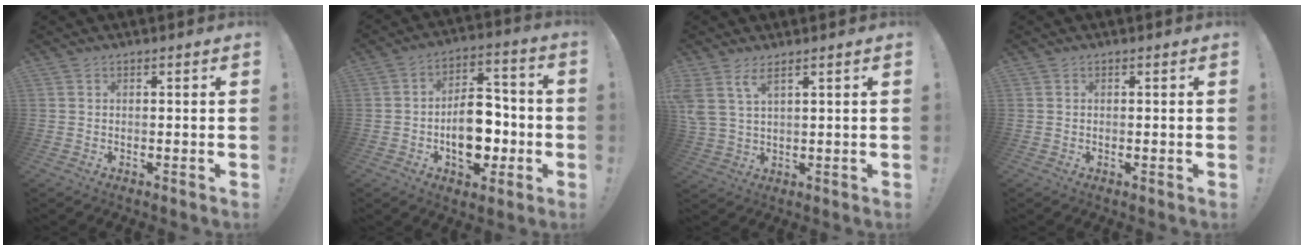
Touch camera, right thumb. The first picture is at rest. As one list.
[{"total": 14.9, "force": [-3.8, 9.7, 10.6], "torque": [-0.155, 0.025, -0.062]}, {"total": 5.4, "force": [3.6, 1.7, 3.8], "torque": [-0.077, -0.013, 0.070]}, {"total": 0.0}]